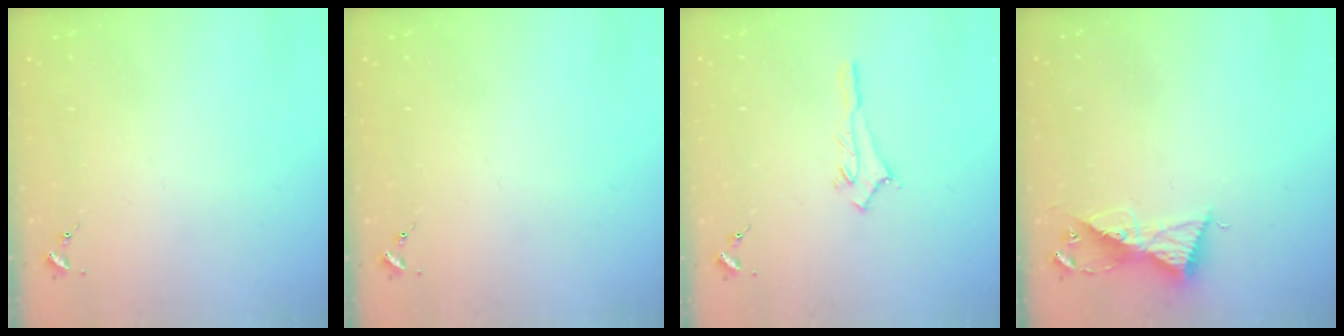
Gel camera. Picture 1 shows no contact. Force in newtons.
{"total": 0.0}
{"total": 2.9, "press": 2.8, "slide": 0.4}
{"total": 8.8, "press": 8.7, "slide": 0.5}